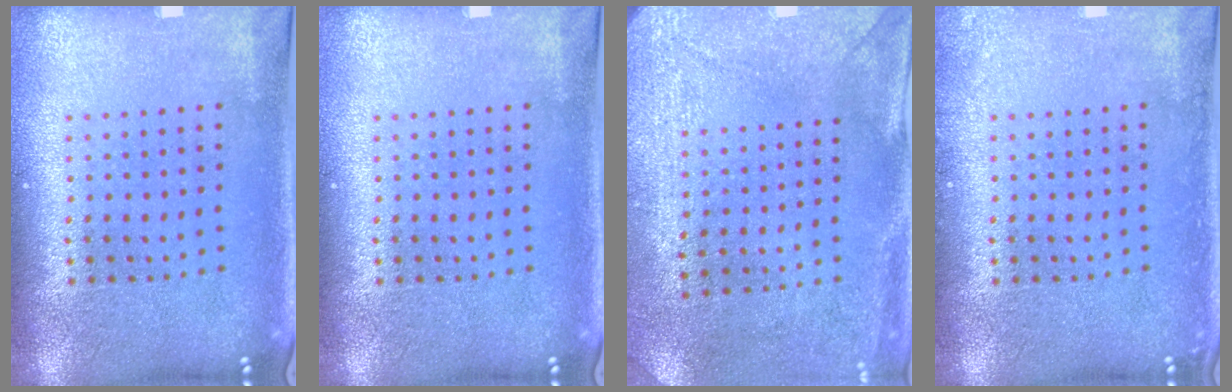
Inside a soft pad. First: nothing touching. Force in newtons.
{"total": 0.0}
{"total": 3.0, "press": 2.3, "slide": 1.9}
{"total": 1.1, "press": 1.1, "slide": 0.1}